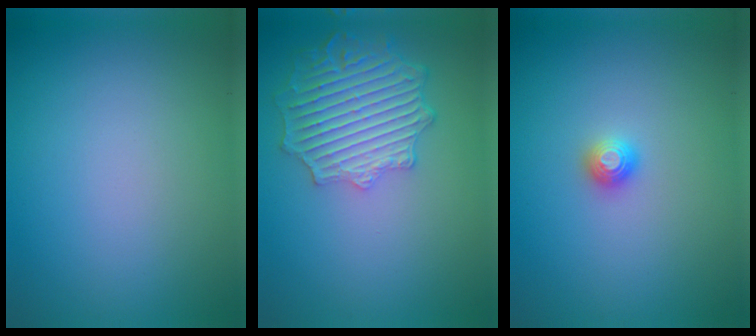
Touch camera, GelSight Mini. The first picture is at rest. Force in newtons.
{"total": 6.2, "press": 5.1, "slide": 3.5}
{"total": 1.2, "press": 1.1, "slide": 0.3}